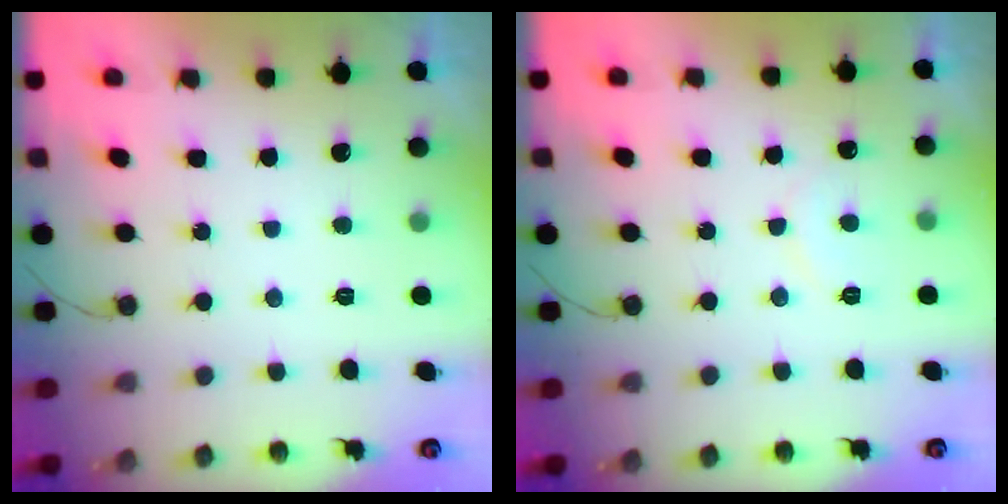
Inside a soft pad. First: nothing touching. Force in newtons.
{"total": 6.2, "press": 6.2, "slide": 0.5}